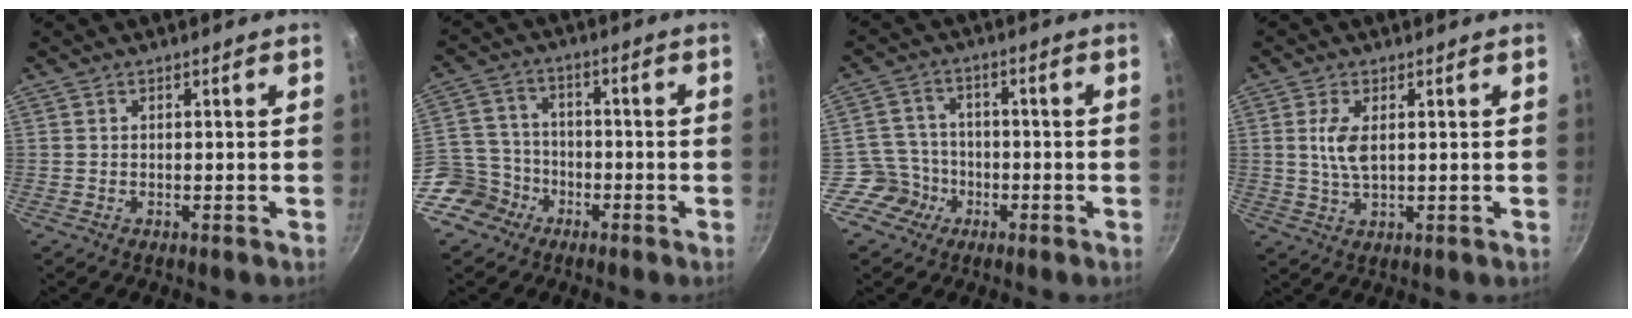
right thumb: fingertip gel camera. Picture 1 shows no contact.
{"total": 8.5, "force": [-4.6, 6.9, 1.8], "torque": [-0.004, 0.048, -0.093]}
{"total": 5.8, "force": [-2.6, 5.2, 0.4], "torque": [0.020, 0.033, -0.054]}
{"total": 4.9, "force": [1.0, 2.2, 4.2], "torque": [-0.086, -0.004, 0.021]}